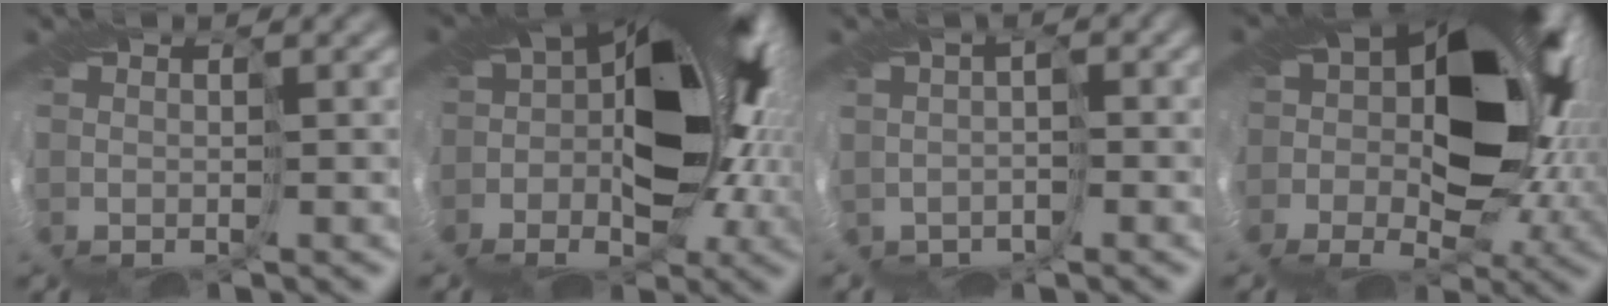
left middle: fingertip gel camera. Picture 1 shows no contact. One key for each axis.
{"total": 16.2, "fx": -0.2, "fy": 11.0, "fz": 11.9, "tx": -0.155, "ty": -0.006, "tz": -0.020}
{"total": 1.8, "fx": -1.2, "fy": 1.3, "fz": 0.6, "tx": 0.001, "ty": -0.002, "tz": -0.021}
{"total": 16.8, "fx": 1.5, "fy": 10.8, "fz": 12.8, "tx": -0.197, "ty": 0.004, "tz": 0.030}